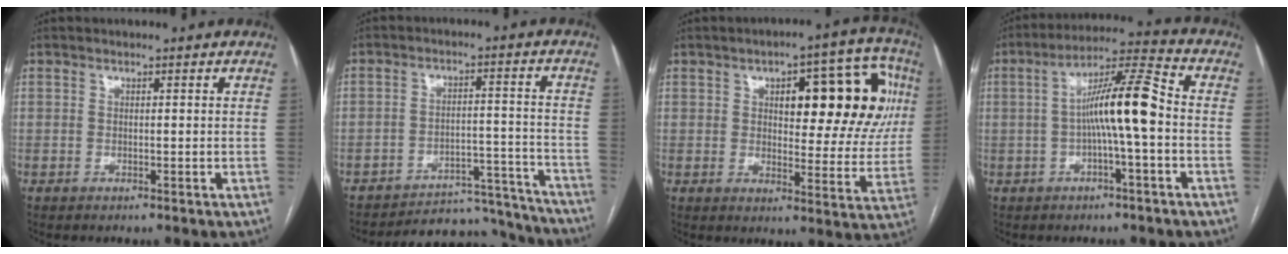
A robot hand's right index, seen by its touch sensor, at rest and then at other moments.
{"total": 16.1, "force": [-15.7, 3.1, 1.4], "torque": [-0.006, 0.036, -0.208]}
{"total": 17.4, "force": [4.8, 6.5, 15.4], "torque": [-0.180, 0.034, 0.063]}
{"total": 10.4, "force": [-1.0, 0.4, 10.3], "torque": [-0.182, 0.025, -0.023]}